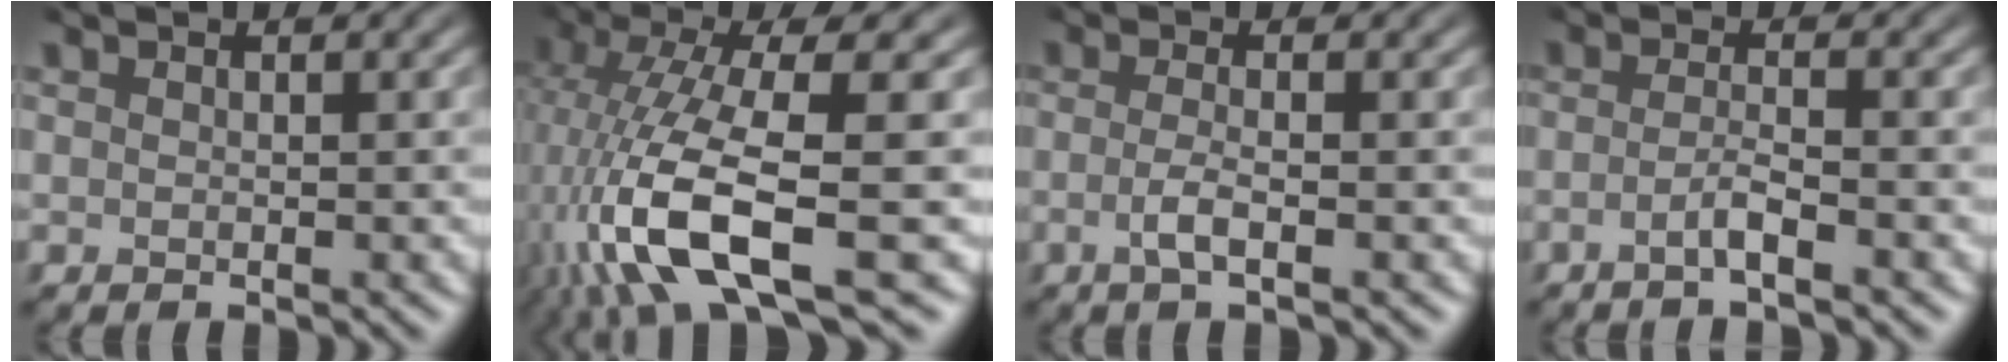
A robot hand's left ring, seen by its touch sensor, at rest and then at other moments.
{"total": 10.3, "force": [-4.7, 2.8, 8.7], "torque": [-0.193, -0.012, -0.073]}
{"total": 2.6, "force": [-1.4, 0.6, 2.1], "torque": [-0.040, -0.006, -0.023]}
{"total": 2.5, "force": [-1.7, 0.5, 1.8], "torque": [-0.034, -0.011, -0.031]}